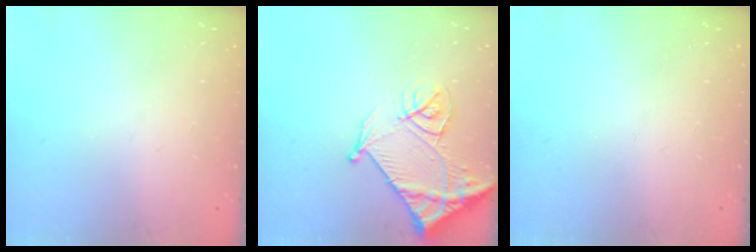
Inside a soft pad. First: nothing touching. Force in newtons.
{"total": 13.7, "press": 13.6, "slide": 1.6}
{"total": 0.0}